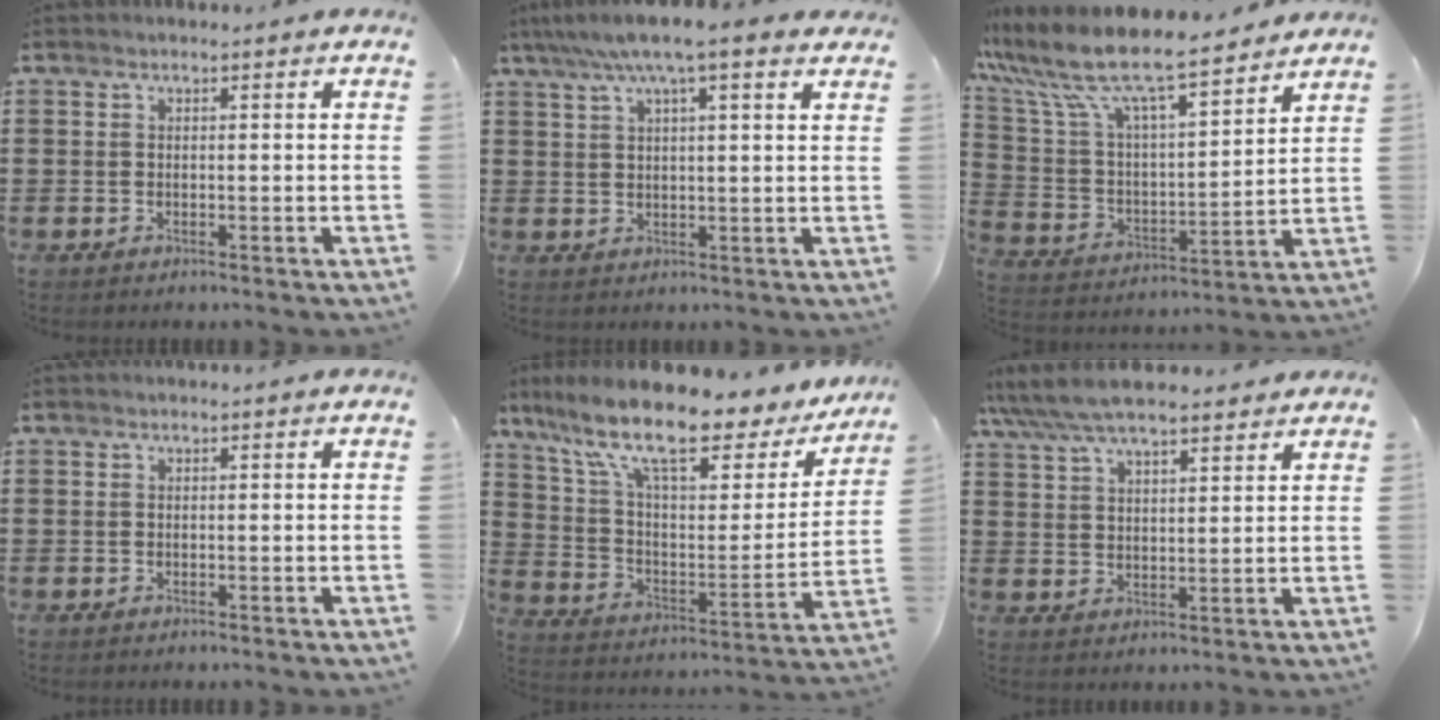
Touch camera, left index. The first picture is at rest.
{"total": 6.4, "force": [4.7, 0.9, 4.3], "torque": [-0.095, -0.002, 0.082]}
{"total": 9.8, "force": [8.3, 1.4, 4.9], "torque": [-0.130, -0.057, 0.139]}
{"total": 0.0}
{"total": 14.3, "force": [10.2, 3.4, 9.4], "torque": [-0.200, -0.061, 0.167]}
{"total": 6.7, "force": [6.0, 1.7, 2.5], "torque": [-0.070, -0.014, 0.109]}